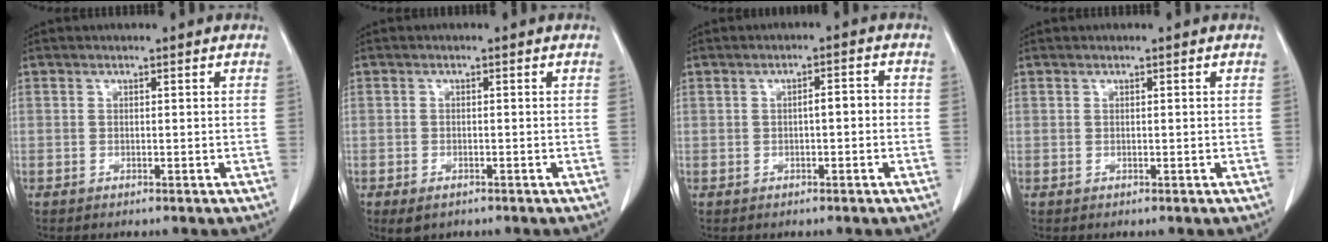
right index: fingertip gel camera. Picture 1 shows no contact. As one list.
[{"total": 3.8, "force": [-2.2, 2.3, 2.2], "torque": [-0.041, -0.006, -0.029]}, {"total": 3.1, "force": [-0.2, 1.1, 2.9], "torque": [-0.054, 0.015, 0.001]}, {"total": 0.0}]